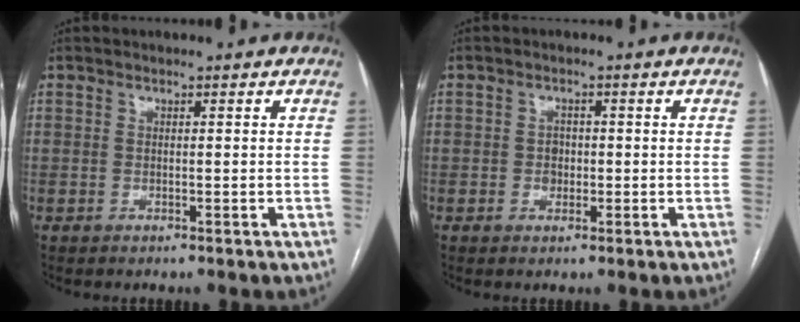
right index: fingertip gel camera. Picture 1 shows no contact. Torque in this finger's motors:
{"motor_torque": [0.26, -0.02, 0.00, 0.02]}